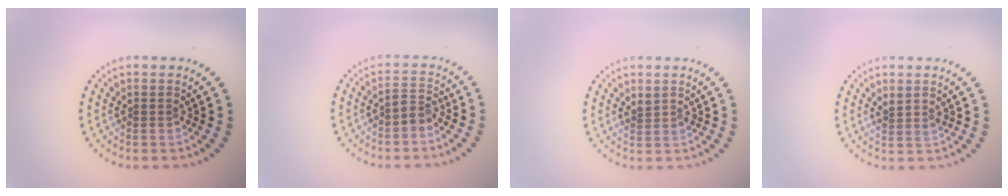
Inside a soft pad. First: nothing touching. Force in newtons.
{"total": 1.5, "press": 1.3, "slide": 0.7}
{"total": 1.1, "press": 0.8, "slide": 0.7}
{"total": 1.3, "press": 1.0, "slide": 0.8}